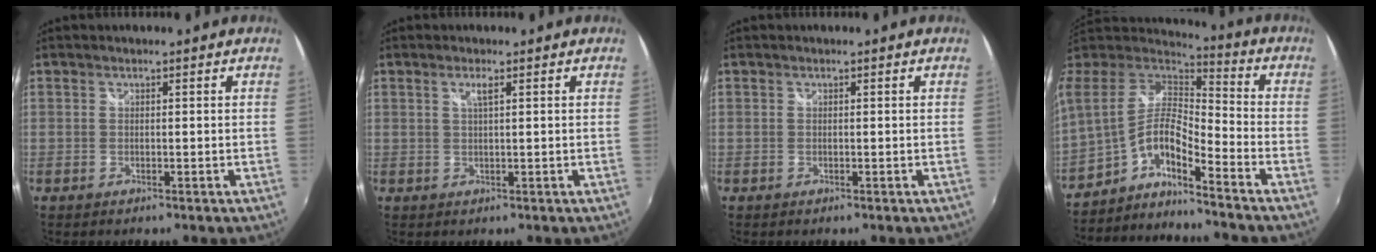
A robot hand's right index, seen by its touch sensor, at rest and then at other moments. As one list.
[{"total": 1.6, "force": [0.8, -0.4, 1.4], "torque": [-0.025, 0.000, 0.014]}, {"total": 0.0}, {"total": 13.1, "force": [-8.1, 3.0, 9.9], "torque": [-0.182, -0.012, -0.165]}]